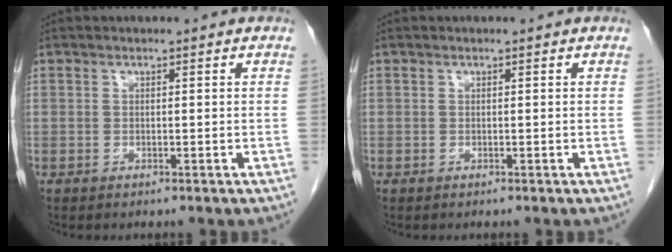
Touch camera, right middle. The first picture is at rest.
{"total": 0.0}